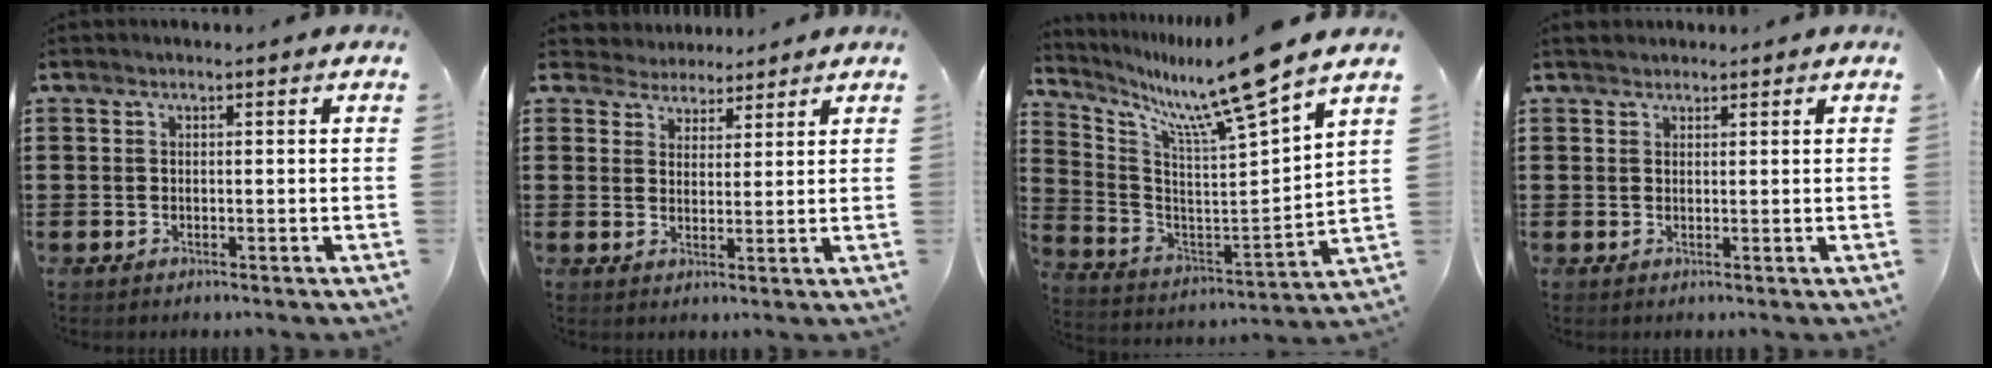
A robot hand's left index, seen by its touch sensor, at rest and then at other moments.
{"total": 3.8, "force": [3.3, 1.7, -0.2], "torque": [-0.016, -0.002, 0.061]}
{"total": 11.7, "force": [9.8, -1.3, 6.2], "torque": [-0.136, -0.078, 0.151]}
{"total": 1.3, "force": [1.2, 0.6, 0.0], "torque": [-0.004, 0.003, 0.024]}